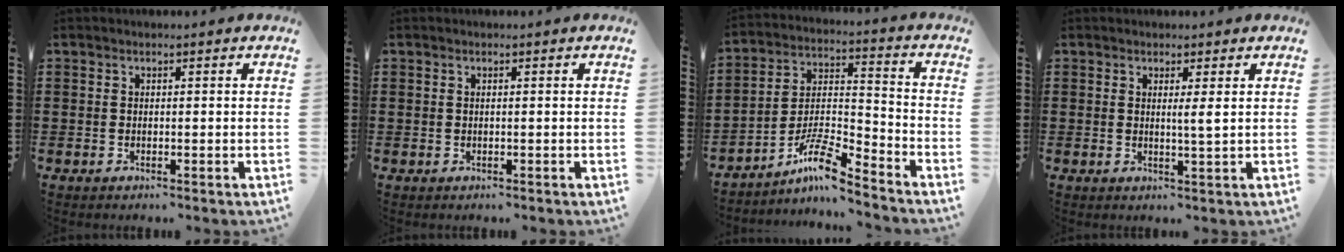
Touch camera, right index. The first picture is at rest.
{"total": 0.0}
{"total": 9.2, "force": [-7.1, 1.7, 5.5], "torque": [-0.120, 0.001, -0.140]}
{"total": 2.2, "force": [0.7, -0.3, 2.0], "torque": [-0.041, -0.005, 0.011]}